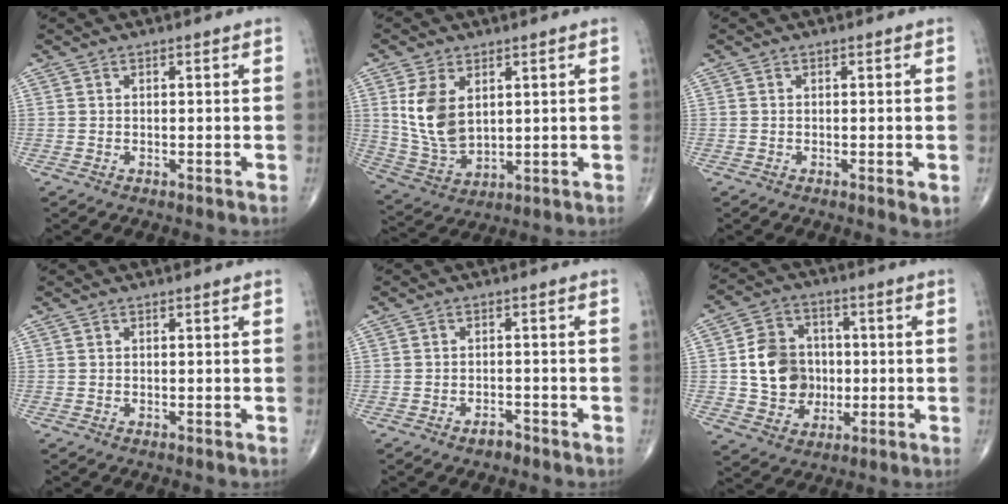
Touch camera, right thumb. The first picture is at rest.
{"total": 10.6, "force": [2.9, 6.5, 7.9], "torque": [-0.142, -0.015, 0.072]}
{"total": 1.8, "force": [-0.4, 0.5, 1.7], "torque": [-0.028, -0.007, -0.007]}
{"total": 0.0}
{"total": 2.1, "force": [-1.6, 1.1, 0.8], "torque": [-0.013, 0.007, -0.026]}
{"total": 12.1, "force": [-0.1, 10.3, 6.3], "torque": [-0.073, 0.014, 0.001]}